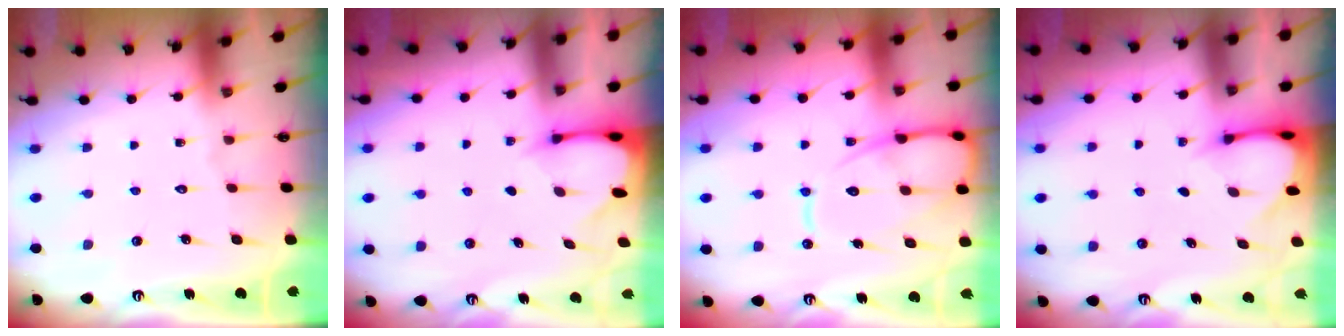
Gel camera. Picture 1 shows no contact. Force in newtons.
{"total": 2.5, "press": 2.5, "slide": 0.3}
{"total": 13.0, "press": 12.9, "slide": 1.3}
{"total": 3.1, "press": 3.1, "slide": 0.2}